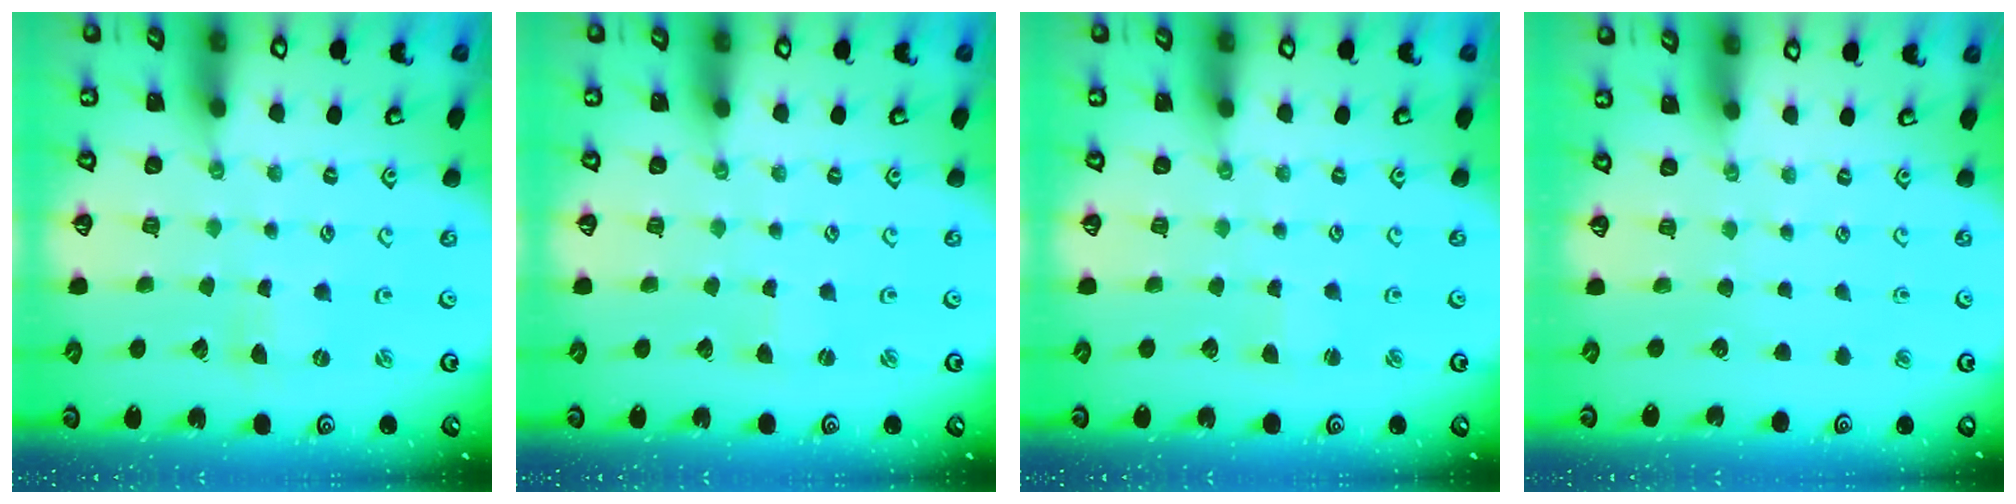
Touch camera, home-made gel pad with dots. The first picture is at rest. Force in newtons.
{"total": 0.7, "press": 0.7, "slide": 0.1}
{"total": 1.8, "press": 1.8, "slide": 0.3}
{"total": 0.0}